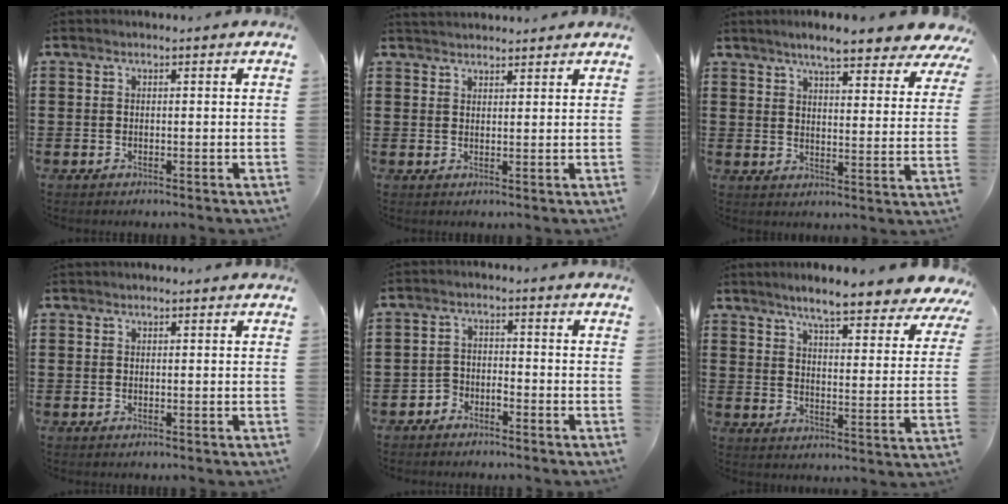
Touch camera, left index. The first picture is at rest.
{"total": 2.1, "force": [2.0, 0.2, 0.0], "torque": [-0.005, 0.001, 0.041]}
{"total": 6.9, "force": [6.2, 0.2, 3.1], "torque": [-0.069, -0.039, 0.102]}
{"total": 0.6, "force": [0.5, 0.1, 0.2], "torque": [-0.004, 0.001, 0.011]}
{"total": 2.3, "force": [-1.9, 1.2, 0.0], "torque": [-0.010, 0.003, -0.043]}
{"total": 7.3, "force": [6.6, 0.0, 3.3], "torque": [-0.075, -0.046, 0.108]}